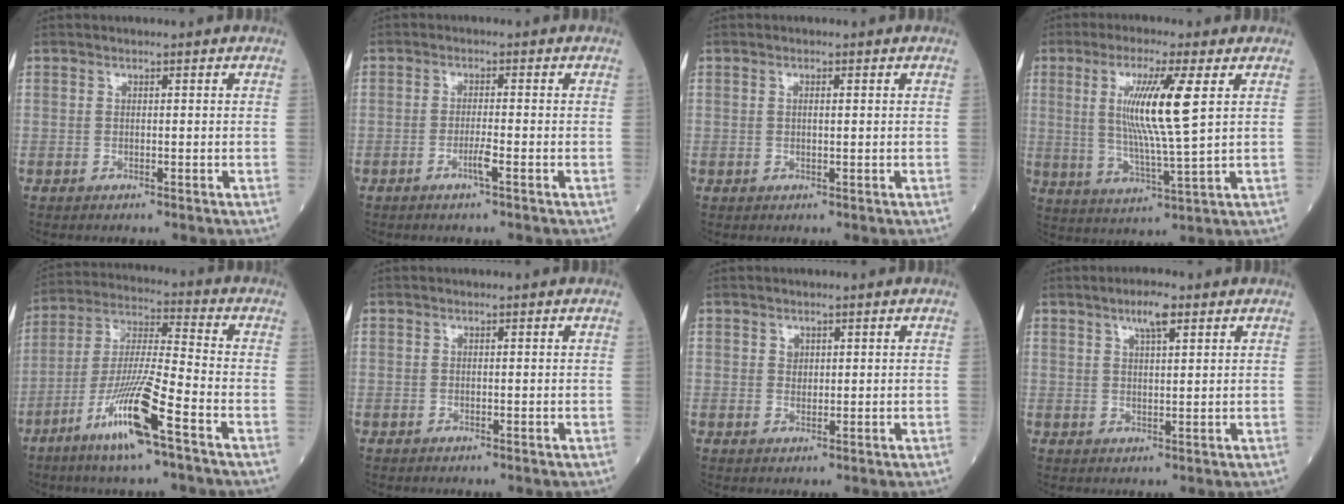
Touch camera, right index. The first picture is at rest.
{"total": 2.2, "force": [-1.3, -0.2, 1.8], "torque": [-0.035, -0.003, -0.028]}
{"total": 1.0, "force": [0.2, 0.2, 0.9], "torque": [-0.022, 0.001, 0.004]}
{"total": 10.8, "force": [2.8, -0.5, 10.5], "torque": [-0.207, -0.009, 0.052]}
{"total": 12.7, "force": [-6.9, 0.3, 10.7], "torque": [-0.212, -0.018, -0.134]}
{"total": 0.0}
{"total": 1.2, "force": [0.5, 0.9, 0.5], "torque": [-0.002, -0.002, 0.006]}
{"total": 4.0, "force": [2.4, 0.8, 3.1], "torque": [-0.057, 0.004, 0.040]}